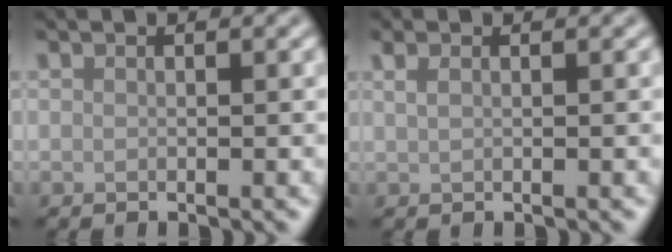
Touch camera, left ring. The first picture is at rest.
{"total": 1.1, "force": [0.6, 0.5, 0.8], "torque": [-0.018, -0.001, 0.012]}